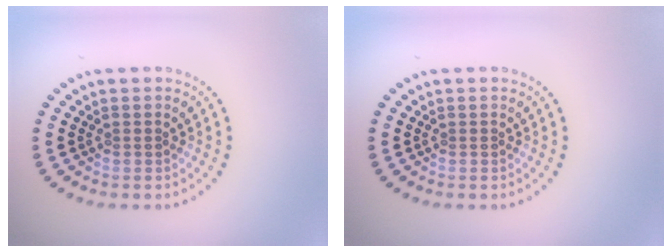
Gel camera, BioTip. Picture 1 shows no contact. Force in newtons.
{"total": 0.0}